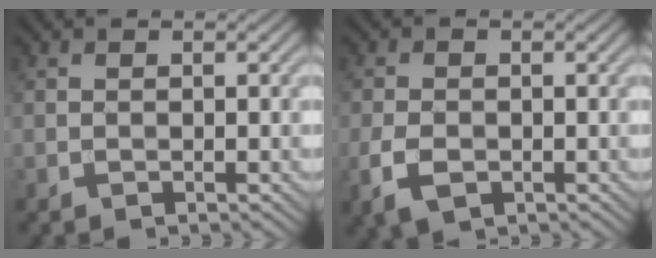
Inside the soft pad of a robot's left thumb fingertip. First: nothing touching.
{"total": 3.6, "force": [-1.4, 2.2, 2.5], "torque": [-0.065, -0.009, -0.030]}